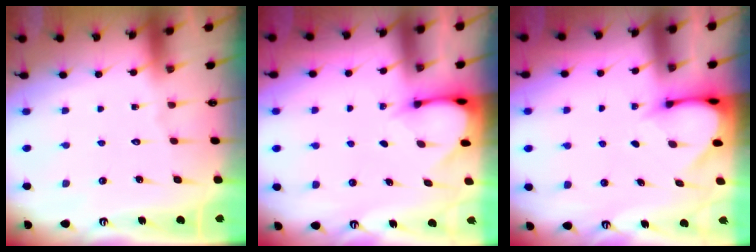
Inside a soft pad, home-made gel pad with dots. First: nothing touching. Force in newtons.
{"total": 3.2, "press": 3.2, "slide": 0.2}
{"total": 3.2, "press": 3.2, "slide": 0.3}